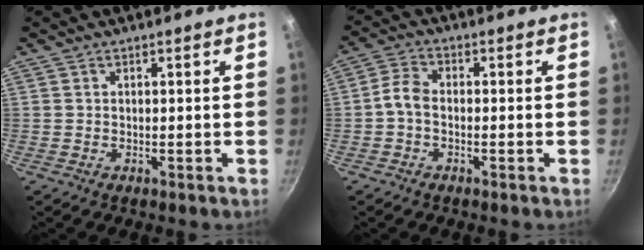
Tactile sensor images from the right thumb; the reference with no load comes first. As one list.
[{"total": 4.3, "force": [-1.3, 2.7, 3.1], "torque": [-0.068, 0.024, -0.035]}]